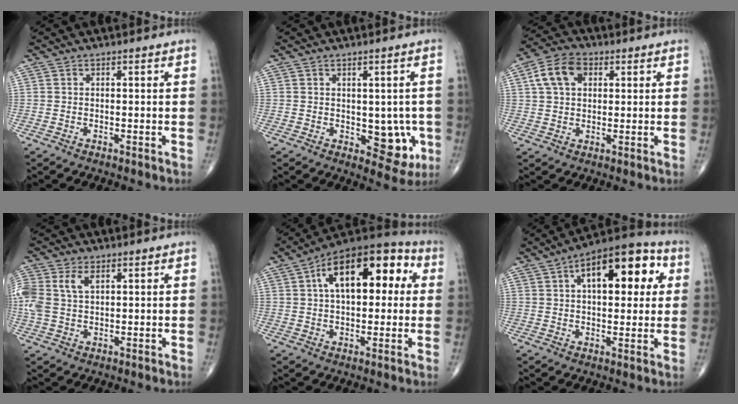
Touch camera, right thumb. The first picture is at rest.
{"total": 7.1, "force": [-1.2, 4.4, 5.4], "torque": [-0.026, -0.007, -0.006]}
{"total": 8.3, "force": [2.5, 5.7, 5.6], "torque": [-0.098, 0.012, 0.039]}
{"total": 8.6, "force": [2.5, 5.2, 6.4], "torque": [-0.168, 0.012, 0.052]}
{"total": 19.4, "force": [4.8, 10.2, 15.9], "torque": [-0.210, 0.033, 0.062]}
{"total": 16.9, "force": [5.0, 8.3, 13.9], "torque": [-0.161, 0.022, 0.065]}